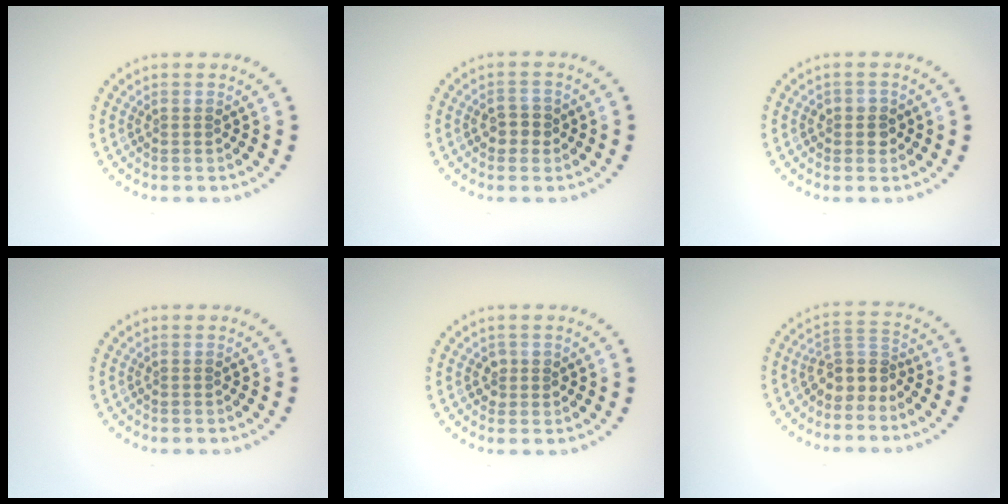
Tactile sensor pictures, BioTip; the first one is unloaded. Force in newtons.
{"total": 1.9, "press": 1.8, "slide": 0.3}
{"total": 1.6, "press": 1.4, "slide": 0.7}
{"total": 0.0}
{"total": 1.2, "press": 1.1, "slide": 0.3}
{"total": 3.0, "press": 2.2, "slide": 2.0}